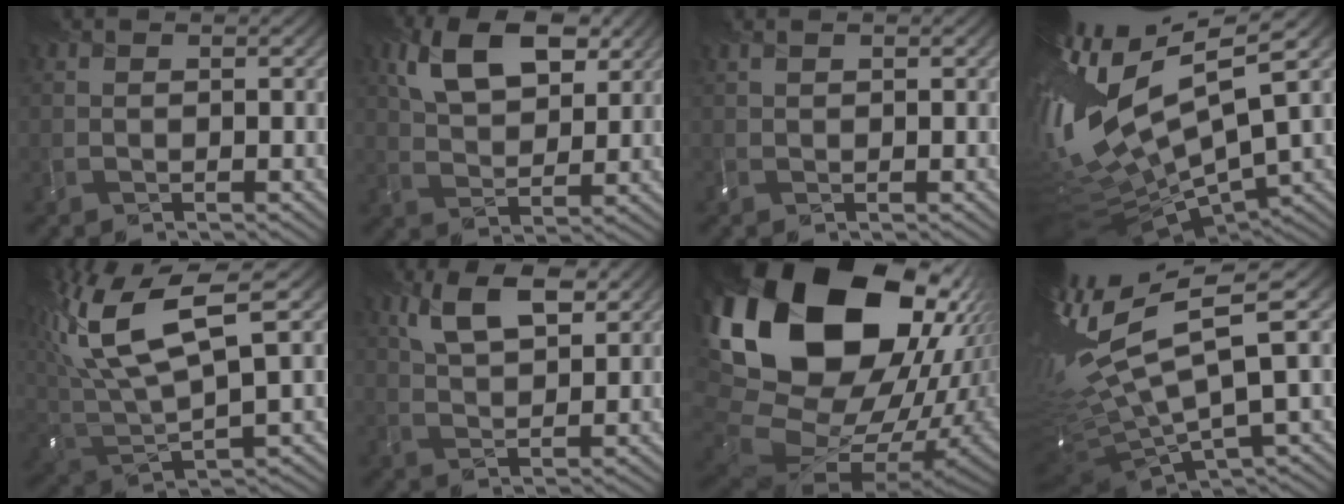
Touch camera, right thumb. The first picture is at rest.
{"total": 10.0, "force": [4.4, 5.4, 7.1], "torque": [-0.144, 0.006, 0.085]}
{"total": 1.0, "force": [0.8, 0.5, 0.4], "torque": [-0.011, 0.005, 0.016]}
{"total": 18.6, "force": [3.2, 6.4, 17.2], "torque": [-0.348, -0.015, 0.081]}
{"total": 14.3, "force": [6.0, 5.8, 11.6], "torque": [-0.271, 0.012, 0.122]}
{"total": 7.1, "force": [3.6, 3.2, 5.2], "torque": [-0.106, 0.003, 0.071]}
{"total": 23.2, "force": [6.9, 15.6, 15.7], "torque": [-0.337, -0.020, 0.158]}
{"total": 13.9, "force": [1.5, 4.1, 13.2], "torque": [-0.296, 0.001, 0.048]}